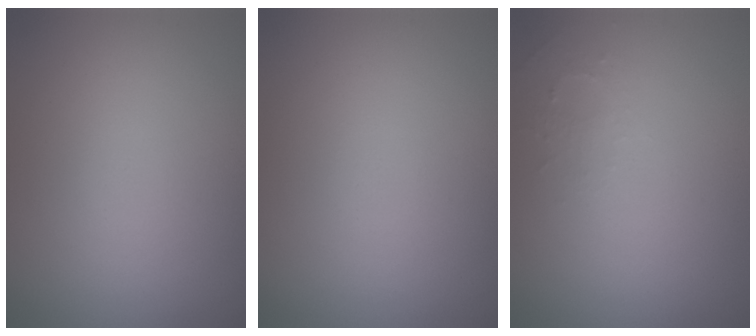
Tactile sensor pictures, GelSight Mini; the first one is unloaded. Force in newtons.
{"total": 0.0}
{"total": 1.2, "press": 1.2, "slide": 0.3}